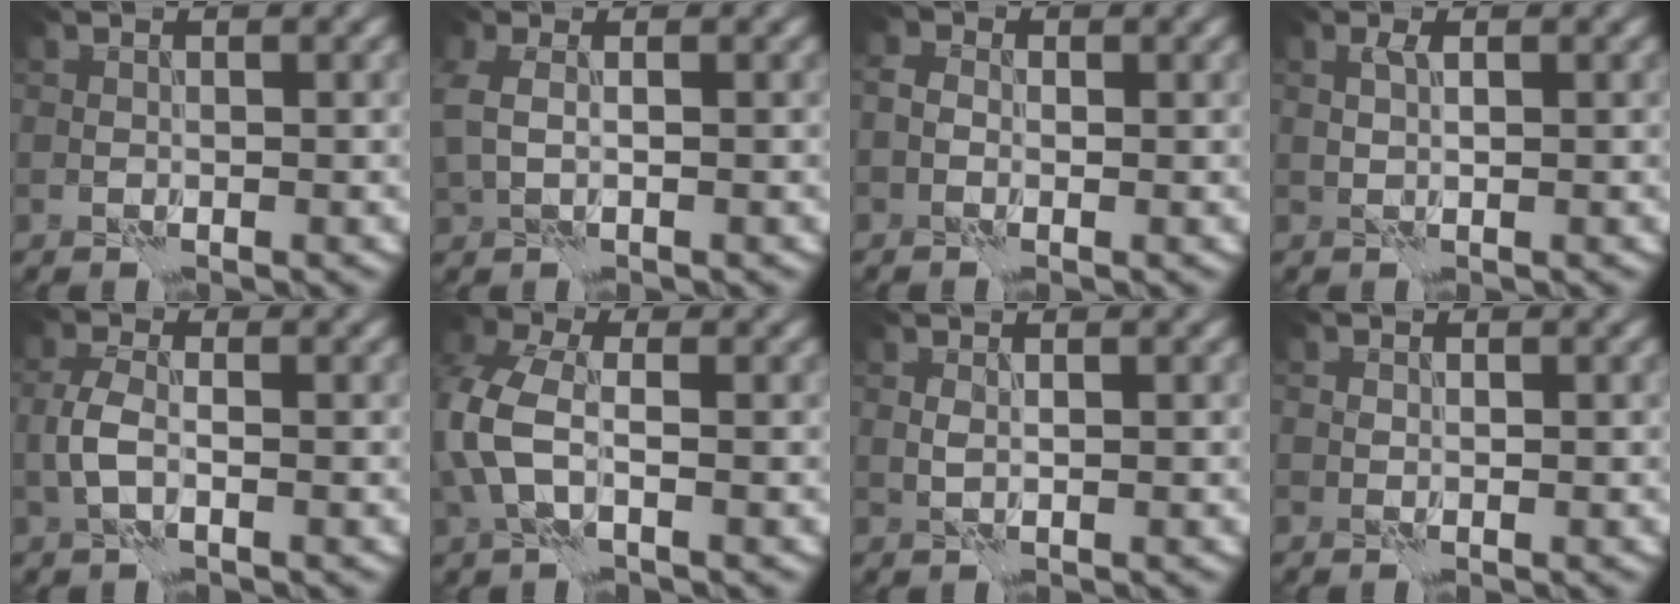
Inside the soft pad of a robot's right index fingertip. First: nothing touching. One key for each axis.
{"total": 2.6, "fx": 0.5, "fy": 1.7, "fz": 2.0, "tx": -0.056, "ty": 0.002, "tz": 0.010}
{"total": 1.5, "fx": -0.2, "fy": 1.2, "fz": 0.7, "tx": -0.010, "ty": 0.007, "tz": -0.013}
{"total": 0.8, "fx": 0.4, "fy": 0.0, "fz": 0.6, "tx": -0.016, "ty": 0.004, "tz": 0.009}
{"total": 2.2, "fx": -0.7, "fy": 0.8, "fz": 1.9, "tx": -0.044, "ty": 0.006, "tz": -0.019}
{"total": 5.4, "fx": -0.5, "fy": 3.3, "fz": 4.2, "tx": -0.114, "ty": 0.006, "tz": -0.021}
{"total": 1.1, "fx": 0.8, "fy": 0.0, "fz": 0.8, "tx": -0.013, "ty": -0.001, "tz": 0.007}
{"total": 0.0}